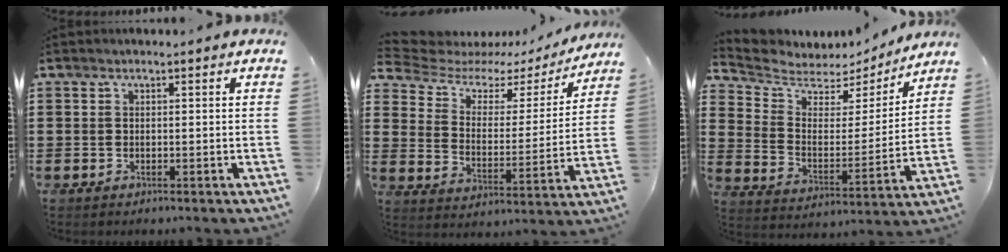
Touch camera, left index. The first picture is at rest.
{"total": 5.5, "force": [4.3, 2.8, 2.1], "torque": [-0.069, -0.024, 0.070]}
{"total": 4.9, "force": [4.4, 2.1, 0.2], "torque": [-0.044, -0.039, 0.071]}